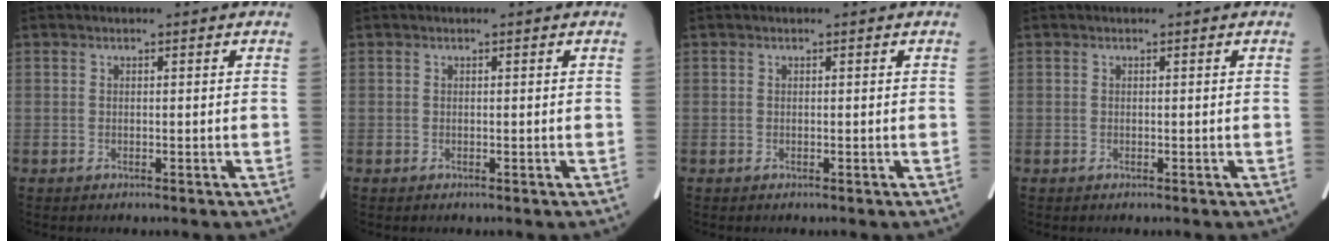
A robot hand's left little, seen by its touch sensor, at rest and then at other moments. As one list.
[{"total": 0.0}, {"total": 0.0}, {"total": 0.0}]